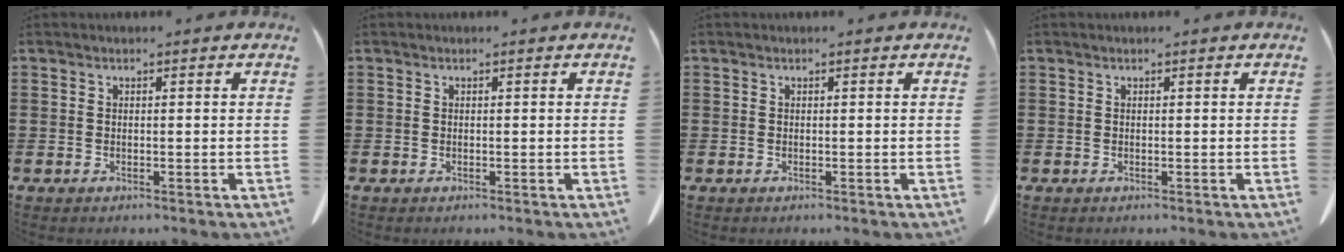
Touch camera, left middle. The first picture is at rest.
{"total": 0.0}
{"total": 0.0}
{"total": 0.0}